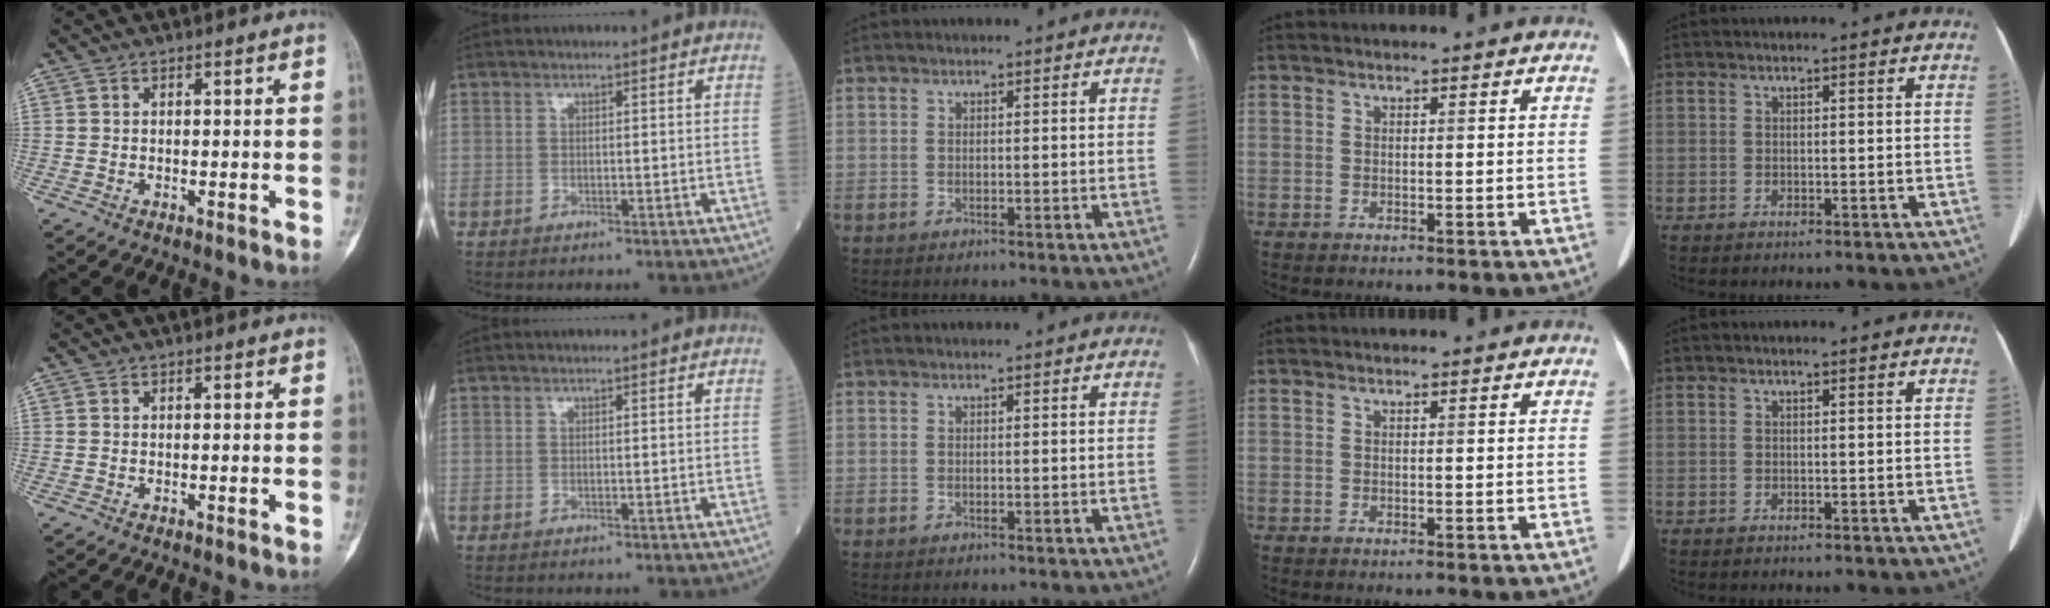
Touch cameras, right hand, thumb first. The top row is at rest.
{}